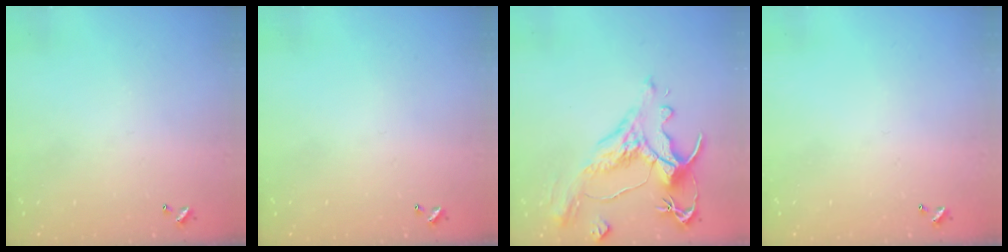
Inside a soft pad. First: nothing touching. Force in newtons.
{"total": 0.0}
{"total": 1.7, "press": 0.9, "slide": 1.5}
{"total": 0.0}